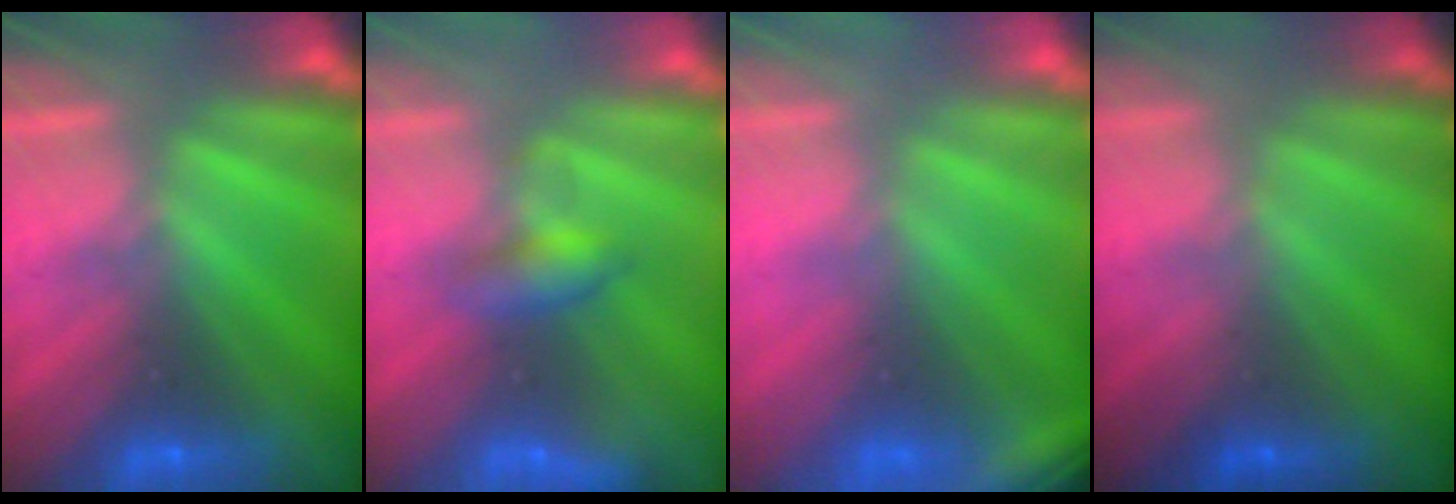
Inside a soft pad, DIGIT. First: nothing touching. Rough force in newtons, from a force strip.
{"total": 2.0}
{"total": 2.7}
{"total": 1.1}